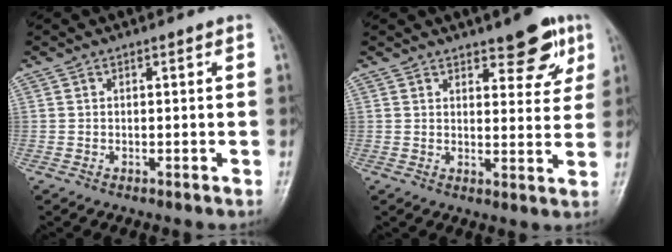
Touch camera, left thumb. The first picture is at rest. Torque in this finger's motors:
{"motor_torque": [0.18, 0.26, 0.05, -0.36, 0.05]}